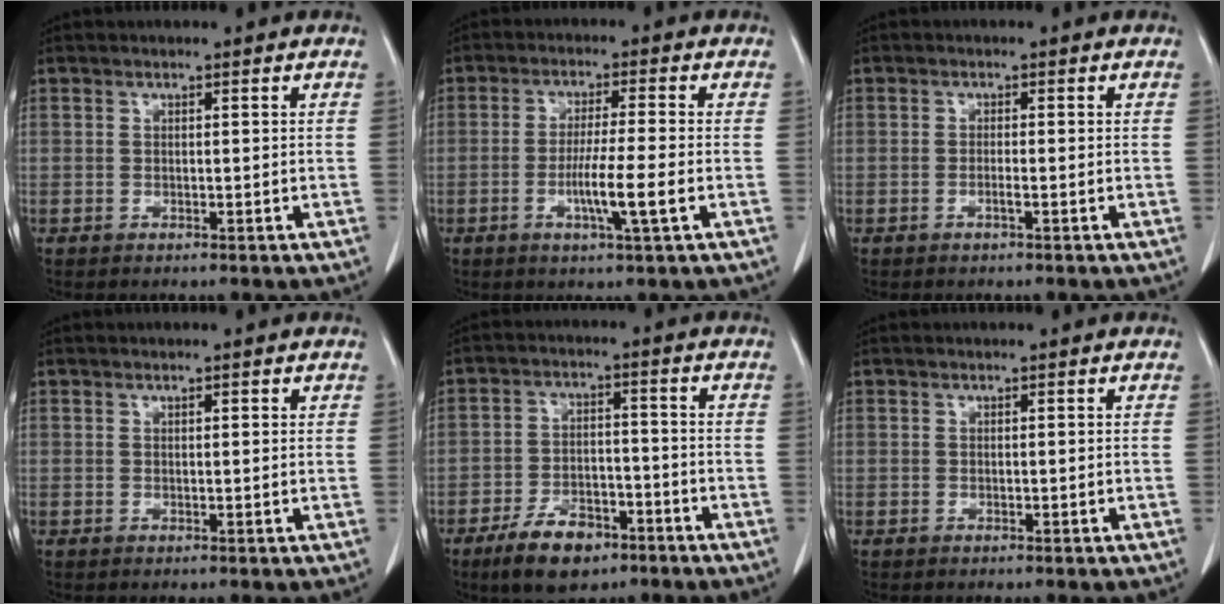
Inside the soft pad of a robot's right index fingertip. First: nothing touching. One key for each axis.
{"total": 7.4, "fx": -2.2, "fy": -0.2, "fz": 7.0, "tx": -0.125, "ty": -0.012, "tz": -0.039}
{"total": 1.5, "fx": -0.5, "fy": 0.3, "fz": 1.3, "tx": -0.027, "ty": 0.001, "tz": -0.010}
{"total": 1.2, "fx": 0.6, "fy": 0.5, "fz": 1.0, "tx": -0.021, "ty": 0.002, "tz": 0.009}
{"total": 9.7, "fx": -6.2, "fy": 4.7, "fz": 5.8, "tx": -0.106, "ty": 0.002, "tz": -0.103}
{"total": 0.0}